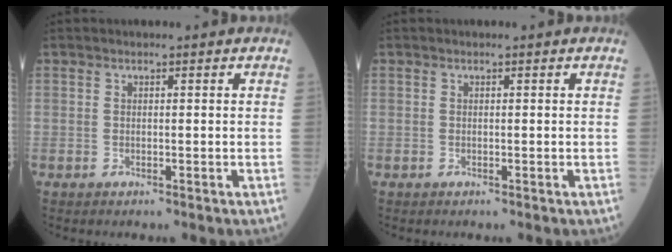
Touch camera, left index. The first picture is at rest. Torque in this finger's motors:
{"motor_torque": [0.00, 0.00, -0.07, -0.03]}